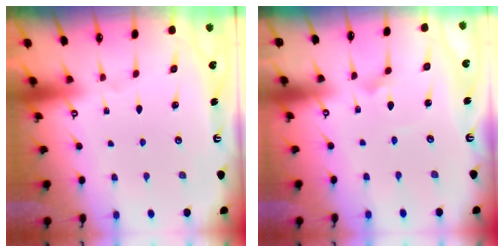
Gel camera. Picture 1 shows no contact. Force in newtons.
{"total": 1.5, "press": 1.5, "slide": 0.0}